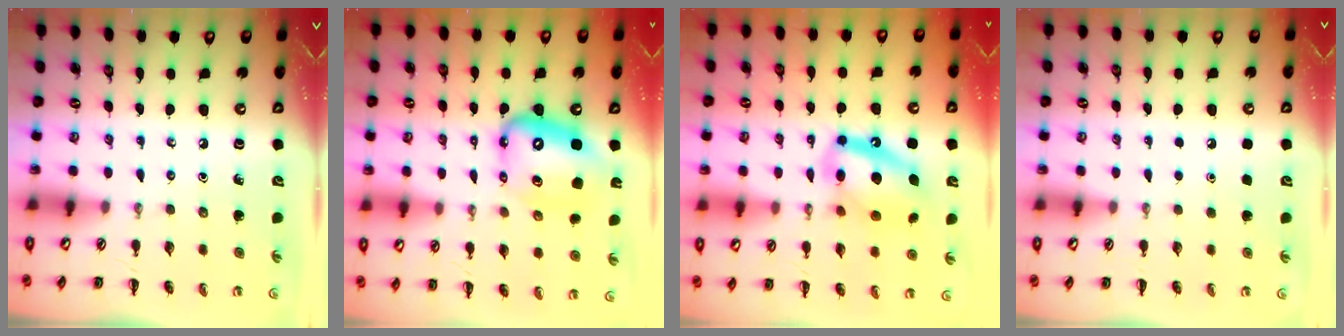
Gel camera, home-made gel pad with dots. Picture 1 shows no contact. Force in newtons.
{"total": 12.4, "press": 11.9, "slide": 3.3}
{"total": 14.7, "press": 14.2, "slide": 3.6}
{"total": 1.8, "press": 1.8, "slide": 0.1}